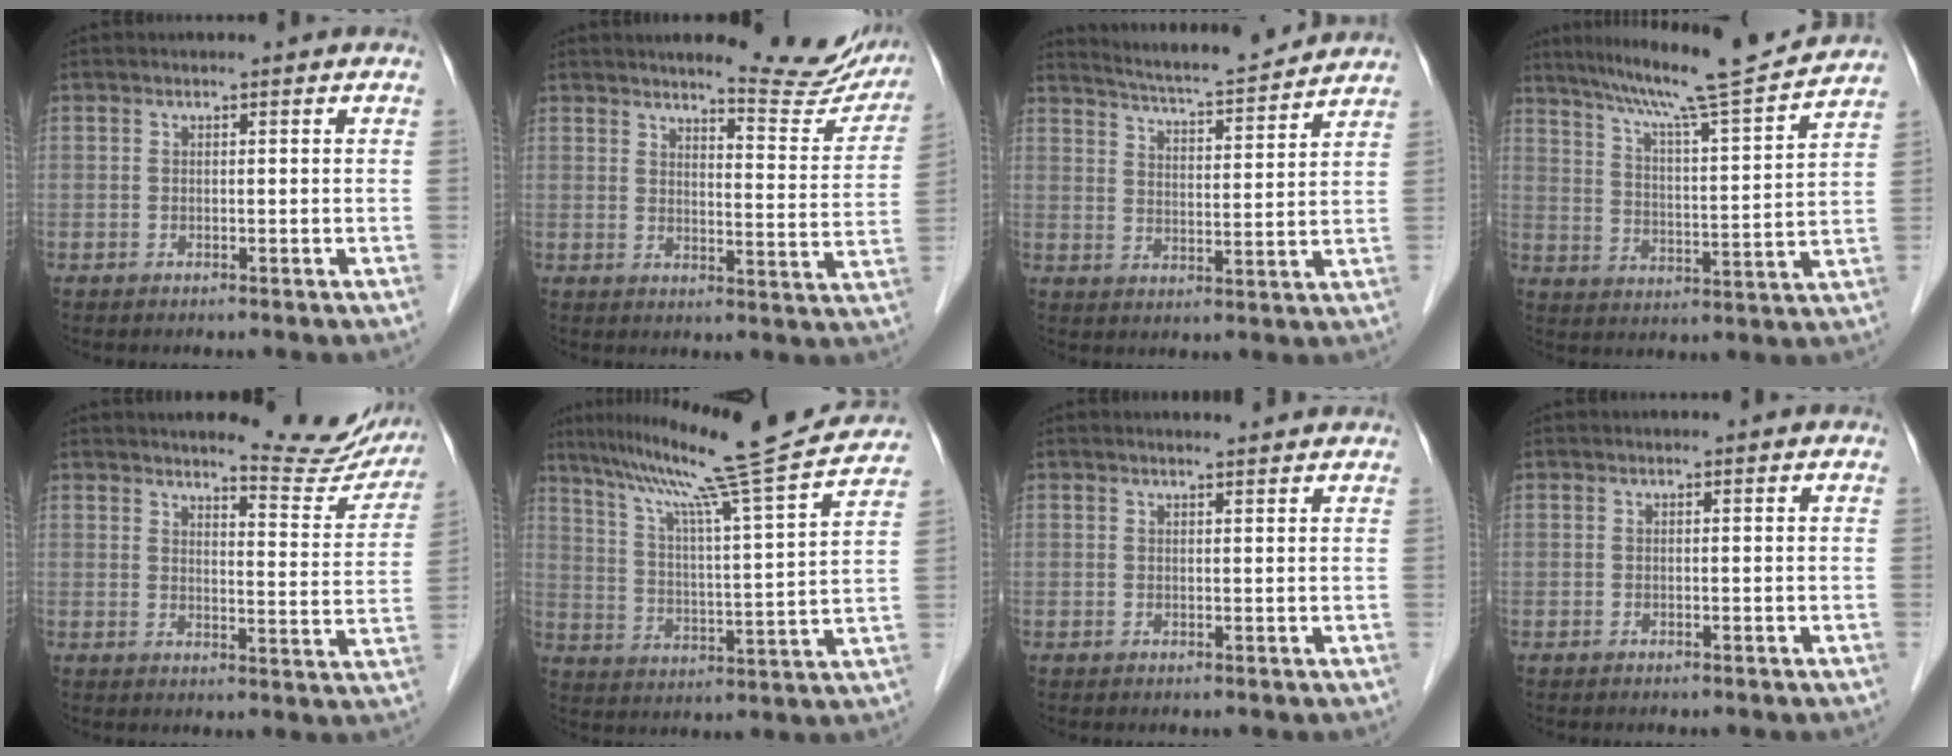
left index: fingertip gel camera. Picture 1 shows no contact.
{"total": 12.8, "force": [11.9, 1.7, 4.4], "torque": [-0.043, -0.051, 0.126]}
{"total": 12.3, "force": [11.7, 0.4, 3.9], "torque": [-0.071, 0.004, 0.167]}
{"total": 16.1, "force": [14.2, -1.0, 7.5], "torque": [-0.130, -0.012, 0.205]}
{"total": 11.9, "force": [11.4, 1.5, 3.4], "torque": [-0.030, -0.053, 0.118]}
{"total": 22.0, "force": [18.9, -1.2, 11.3], "torque": [-0.188, -0.020, 0.269]}
{"total": 2.3, "force": [2.2, 0.1, 0.6], "torque": [-0.012, 0.004, 0.024]}
{"total": 0.0}